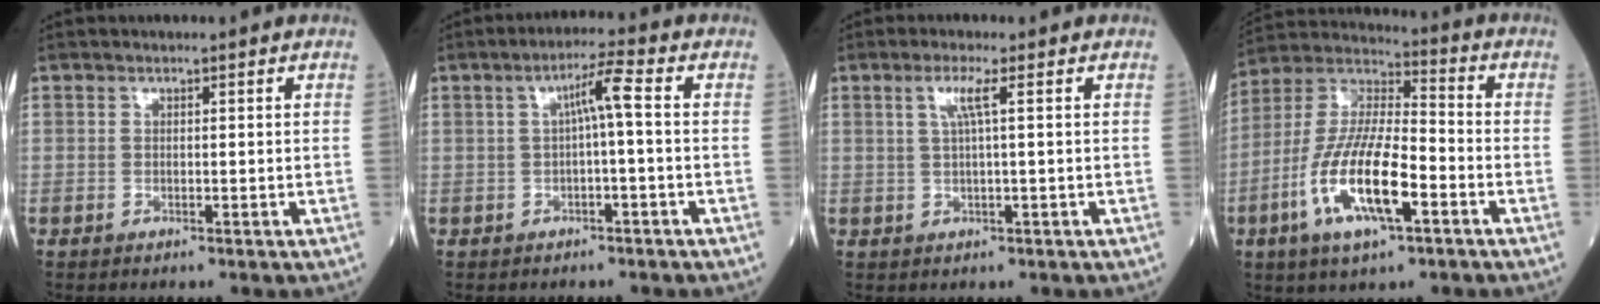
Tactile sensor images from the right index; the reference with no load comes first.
{"total": 4.2, "force": [0.2, 0.0, 4.1], "torque": [-0.070, 0.014, 0.004]}
{"total": 2.9, "force": [0.9, -0.4, 2.7], "torque": [-0.059, 0.005, 0.018]}
{"total": 15.5, "force": [-5.5, 3.9, 14.0], "torque": [-0.289, -0.005, -0.103]}